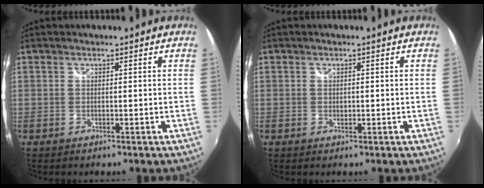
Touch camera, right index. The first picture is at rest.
{"total": 0.8, "force": [0.0, 0.6, 0.4], "torque": [-0.006, 0.000, -0.001]}